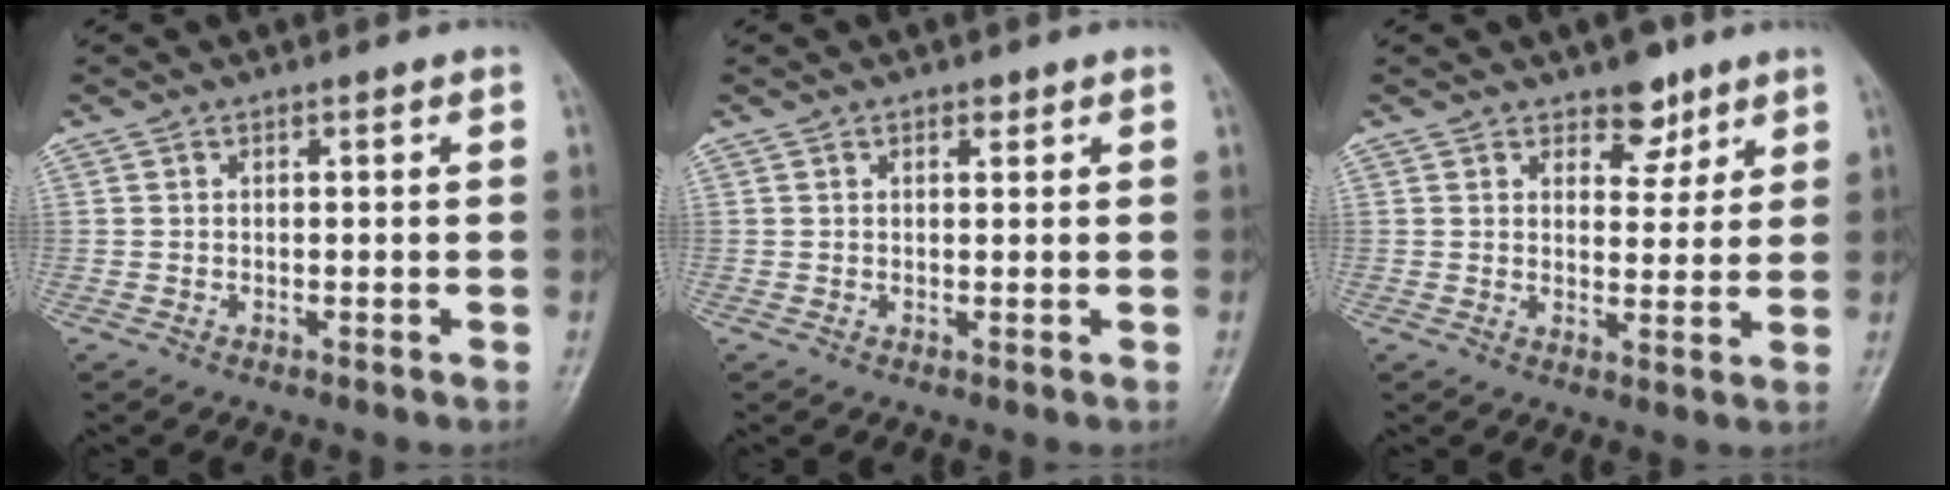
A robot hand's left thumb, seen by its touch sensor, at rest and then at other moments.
{"total": 1.2, "force": [0.7, 0.6, 0.6], "torque": [-0.004, -0.002, 0.008]}
{"total": 5.4, "force": [3.7, 3.2, 2.3], "torque": [0.000, -0.022, 0.054]}